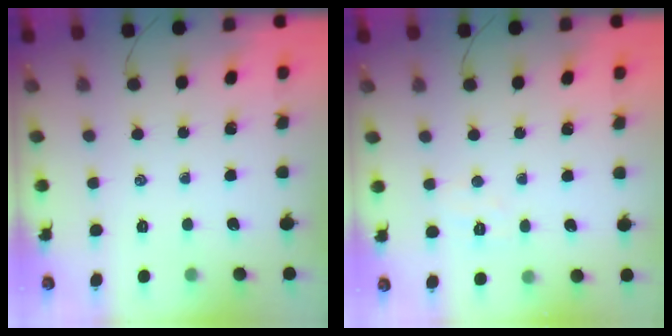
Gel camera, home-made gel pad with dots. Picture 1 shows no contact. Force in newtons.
{"total": 3.4, "press": 3.3, "slide": 0.8}